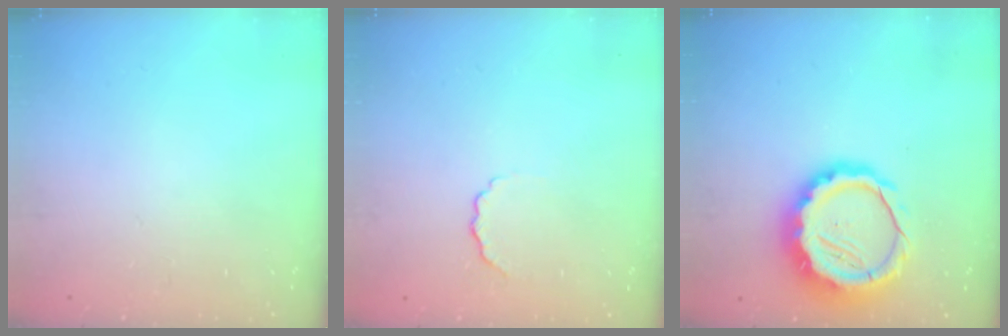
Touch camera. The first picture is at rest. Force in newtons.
{"total": 4.0, "press": 3.9, "slide": 0.9}
{"total": 13.4, "press": 13.1, "slide": 2.9}